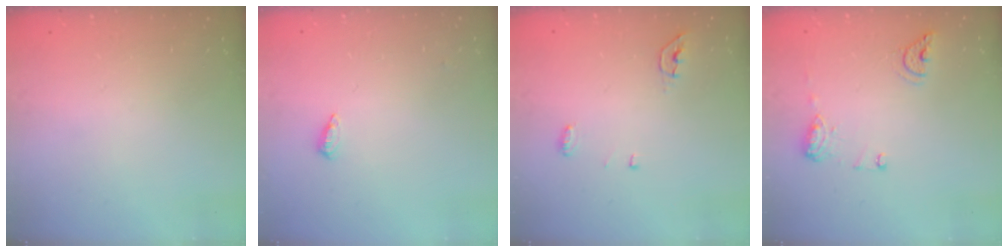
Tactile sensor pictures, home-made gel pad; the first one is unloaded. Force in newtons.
{"total": 3.9, "press": 3.8, "slide": 0.6}
{"total": 4.3, "press": 4.2, "slide": 1.0}
{"total": 9.1, "press": 9.1, "slide": 1.1}